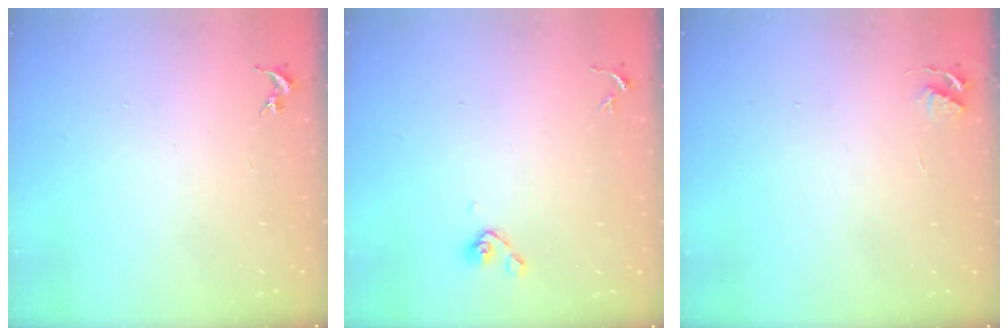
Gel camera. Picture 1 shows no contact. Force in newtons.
{"total": 5.9, "press": 5.4, "slide": 2.4}
{"total": 3.5, "press": 3.4, "slide": 0.5}